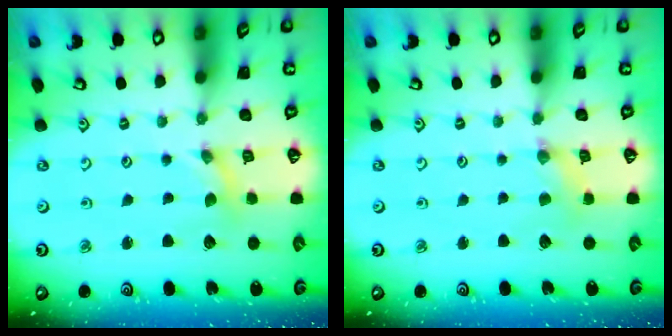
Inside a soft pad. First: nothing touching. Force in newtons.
{"total": 2.5, "press": 2.5, "slide": 0.3}